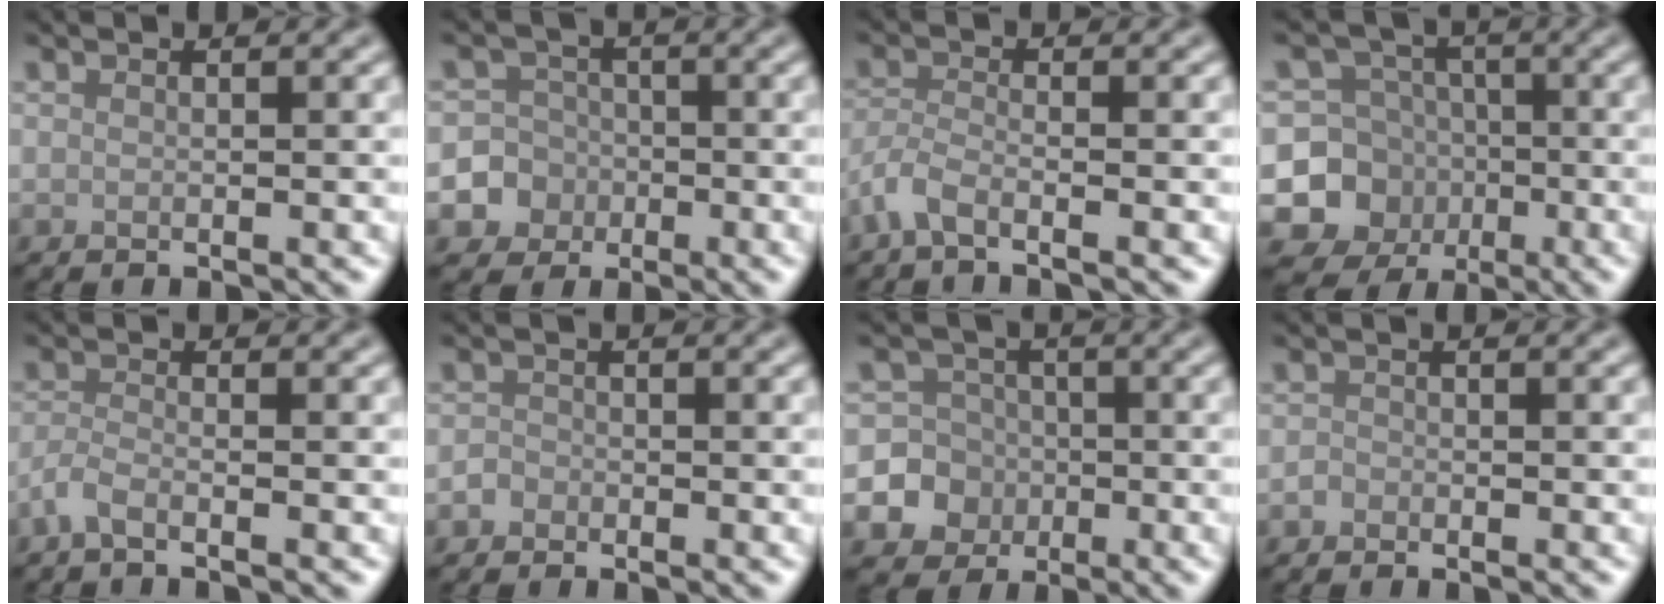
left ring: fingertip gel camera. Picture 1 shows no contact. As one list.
[{"total": 7.9, "force": [-2.7, 7.4, 0.9], "torque": [-0.010, -0.010, -0.073]}, {"total": 2.5, "force": [-1.8, 0.6, 1.6], "torque": [-0.039, -0.003, -0.048]}, {"total": 7.0, "force": [-2.0, 6.6, 1.4], "torque": [-0.017, -0.004, -0.054]}, {"total": 1.8, "force": [-1.3, 0.4, 1.2], "torque": [-0.028, -0.002, -0.037]}, {"total": 1.1, "force": [-0.6, 0.9, 0.1], "torque": [0.003, 0.001, -0.014]}, {"total": 11.0, "force": [-3.1, 10.4, 1.6], "torque": [-0.055, -0.013, -0.070]}, {"total": 0.8, "force": [-0.5, 0.6, 0.1], "torque": [0.001, -0.001, -0.011]}]